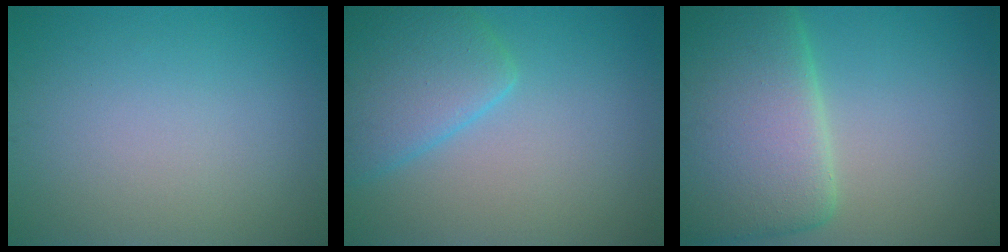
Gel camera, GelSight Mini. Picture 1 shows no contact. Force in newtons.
{"total": 5.6, "press": 5.6, "slide": 0.2}
{"total": 11.5, "press": 11.5, "slide": 0.4}